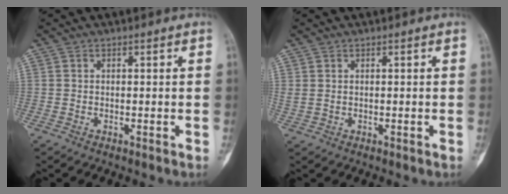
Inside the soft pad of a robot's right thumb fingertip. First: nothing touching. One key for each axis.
{"total": 1.0, "fx": 0.3, "fy": 0.6, "fz": 0.6, "tx": -0.020, "ty": 0.001, "tz": 0.013}